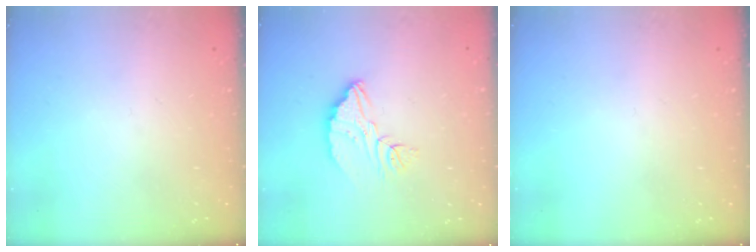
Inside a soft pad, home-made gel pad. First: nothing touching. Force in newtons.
{"total": 8.5, "press": 8.5, "slide": 0.5}
{"total": 0.0}